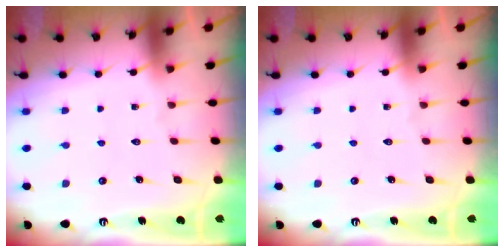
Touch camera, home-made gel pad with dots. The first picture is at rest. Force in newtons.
{"total": 0.0}